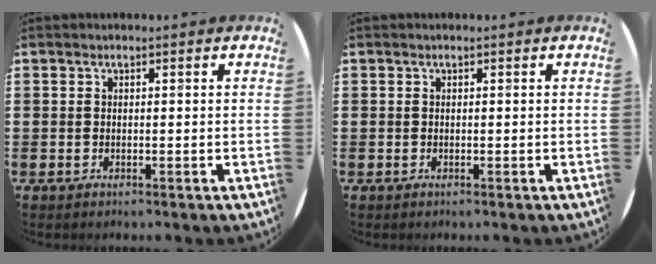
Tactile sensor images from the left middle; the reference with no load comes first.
{"total": 0.0}